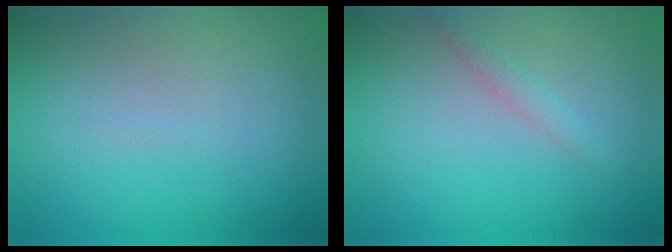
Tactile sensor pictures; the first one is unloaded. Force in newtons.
{"total": 1.1, "press": 1.1, "slide": 0.1}